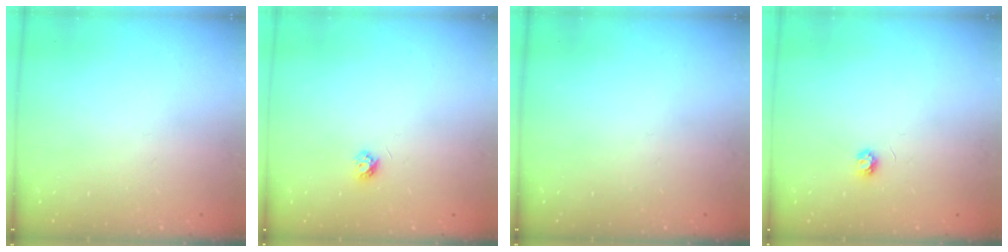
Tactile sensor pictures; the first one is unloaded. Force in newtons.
{"total": 3.9, "press": 3.9, "slide": 0.6}
{"total": 0.0}
{"total": 3.2, "press": 3.2, "slide": 0.3}